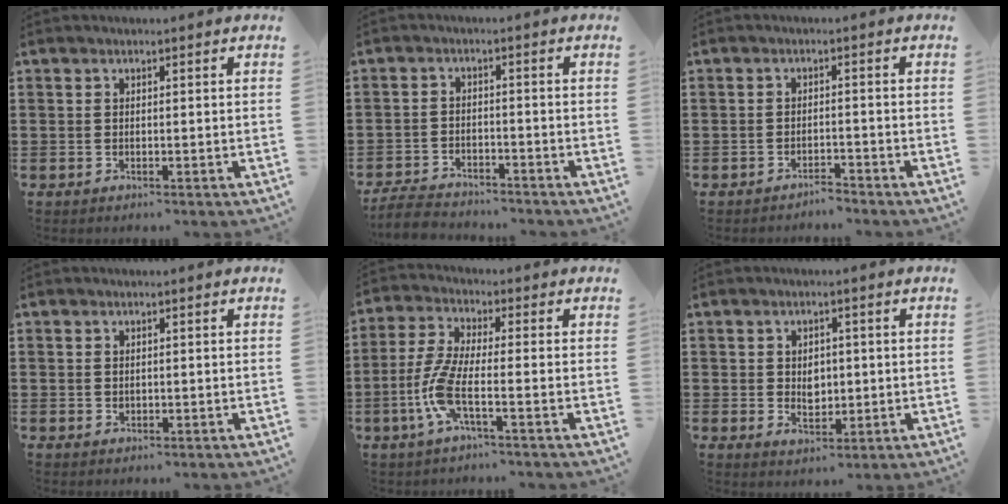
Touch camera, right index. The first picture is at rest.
{"total": 4.1, "force": [-4.0, 0.7, 0.5], "torque": [-0.025, 0.001, -0.088]}
{"total": 2.1, "force": [-2.1, 0.1, 0.0], "torque": [-0.008, 0.002, -0.044]}
{"total": 0.7, "force": [0.1, 0.6, 0.3], "torque": [-0.008, 0.004, 0.003]}
{"total": 7.2, "force": [-2.8, 1.6, 6.4], "torque": [-0.168, -0.017, -0.062]}
{"total": 3.4, "force": [0.1, 2.5, 2.4], "torque": [-0.035, 0.002, -0.003]}